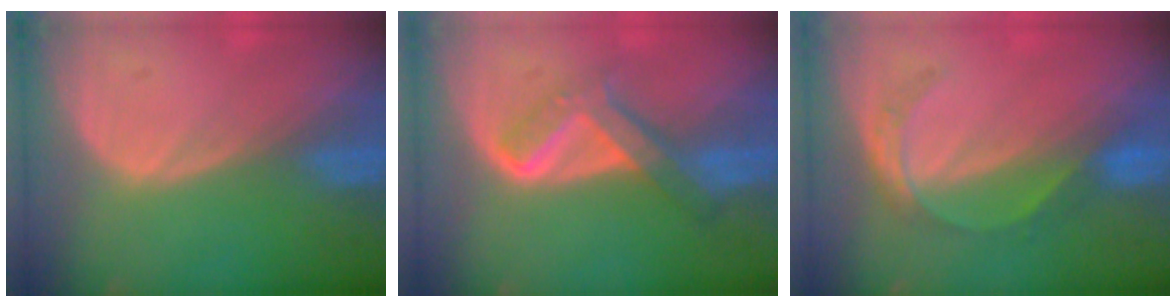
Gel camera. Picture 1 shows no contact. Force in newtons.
{"total": 6.8, "press": 5.7, "slide": 3.7}
{"total": 4.5, "press": 4.4, "slide": 0.7}